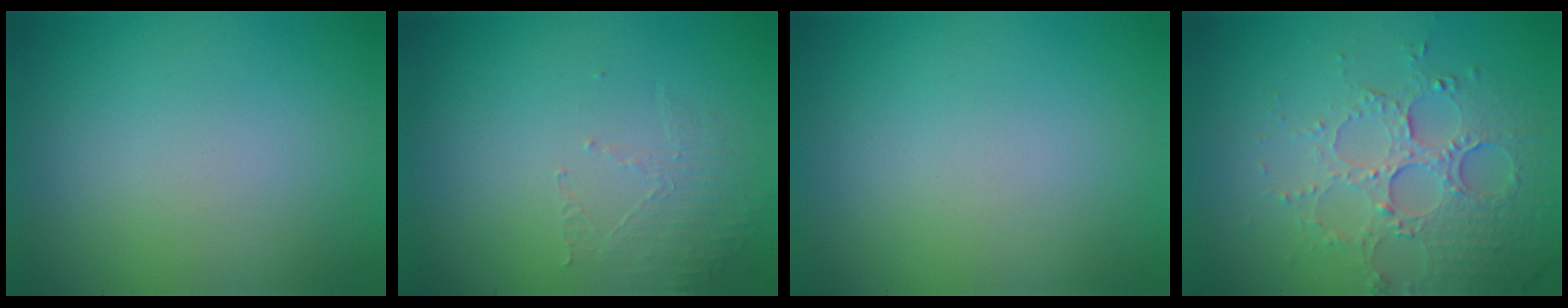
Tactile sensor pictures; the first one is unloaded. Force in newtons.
{"total": 1.5, "press": 0.5, "slide": 1.4}
{"total": 0.0}
{"total": 5.3, "press": 3.7, "slide": 3.7}